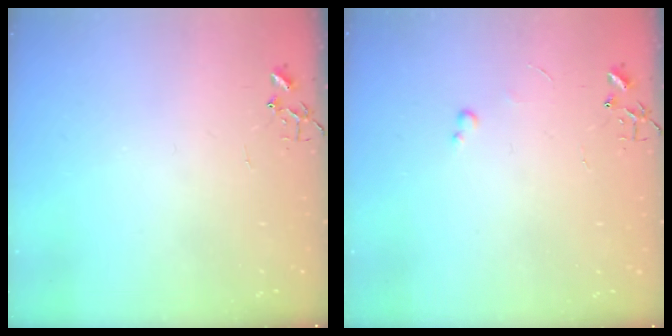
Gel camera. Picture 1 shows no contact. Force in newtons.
{"total": 2.4, "press": 2.3, "slide": 0.4}